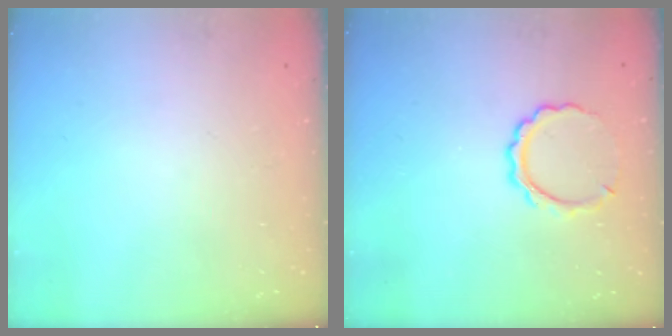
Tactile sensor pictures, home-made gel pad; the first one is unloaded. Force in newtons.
{"total": 6.9, "press": 6.9, "slide": 0.5}